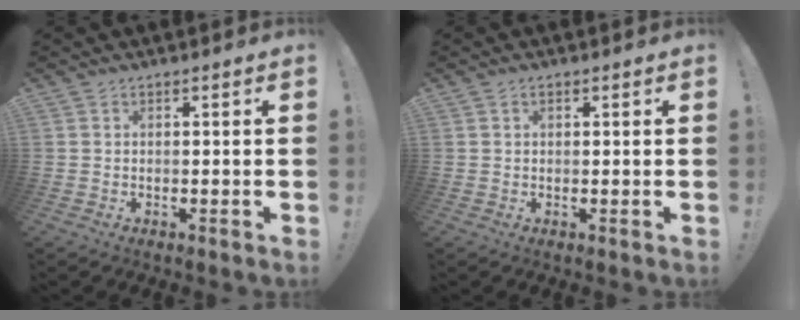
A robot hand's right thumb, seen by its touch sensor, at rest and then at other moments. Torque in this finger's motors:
{"motor_torque": [0.08, -0.25, -0.11, 0.21, 0.00]}